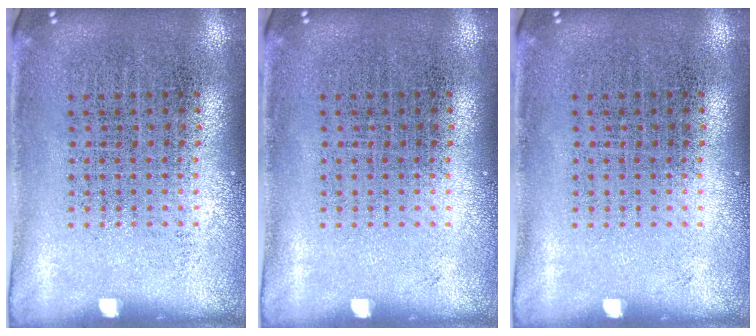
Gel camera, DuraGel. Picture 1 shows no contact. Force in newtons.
{"total": 0.0}
{"total": 0.0}